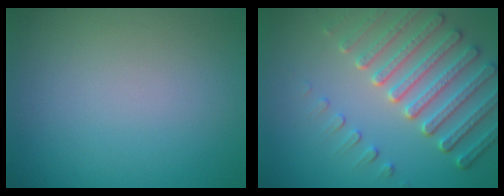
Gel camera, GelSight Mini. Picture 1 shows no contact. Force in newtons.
{"total": 6.2, "press": 5.1, "slide": 3.5}